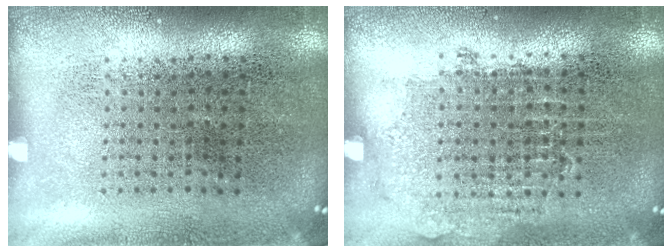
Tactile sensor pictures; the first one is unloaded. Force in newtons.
{"total": 0.8, "press": 0.7, "slide": 0.3}